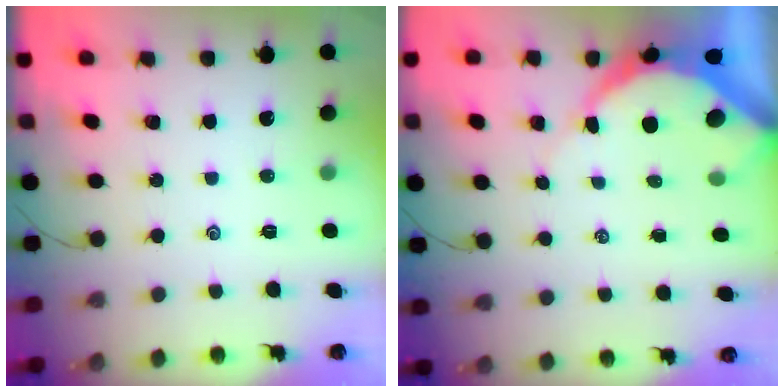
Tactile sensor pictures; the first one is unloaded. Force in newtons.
{"total": 8.2, "press": 8.1, "slide": 0.8}